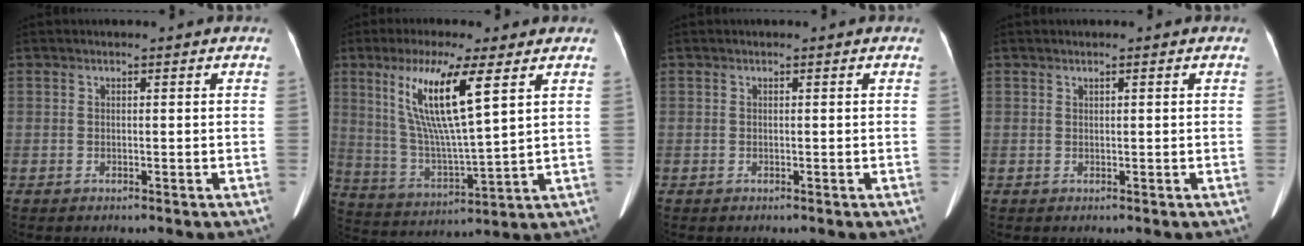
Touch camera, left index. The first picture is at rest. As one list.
[{"total": 13.3, "force": [5.6, 0.9, 12.1], "torque": [-0.251, -0.006, 0.108]}, {"total": 0.0}, {"total": 0.0}]